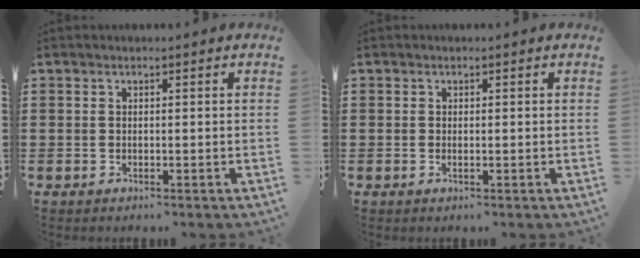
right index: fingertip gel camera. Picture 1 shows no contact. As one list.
[{"total": 0.7, "force": [0.0, 0.0, 0.7], "torque": [-0.016, -0.006, 0.001]}]